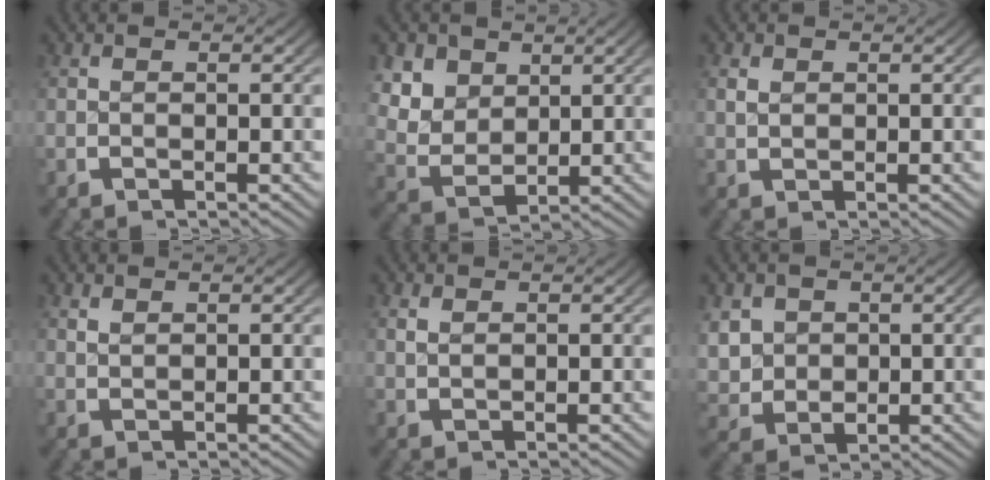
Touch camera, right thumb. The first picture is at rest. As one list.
[{"total": 8.1, "force": [1.1, 6.6, 4.6], "torque": [-0.120, -0.029, 0.031]}, {"total": 1.1, "force": [0.5, 0.8, 0.5], "torque": [-0.005, 0.002, 0.011]}, {"total": 0.8, "force": [0.7, 0.1, 0.2], "torque": [0.000, 0.005, 0.017]}, {"total": 0.7, "force": [0.5, 0.3, 0.4], "torque": [-0.003, 0.005, 0.012]}, {"total": 6.1, "force": [0.3, 5.3, 3.2], "torque": [-0.093, -0.036, 0.026]}]